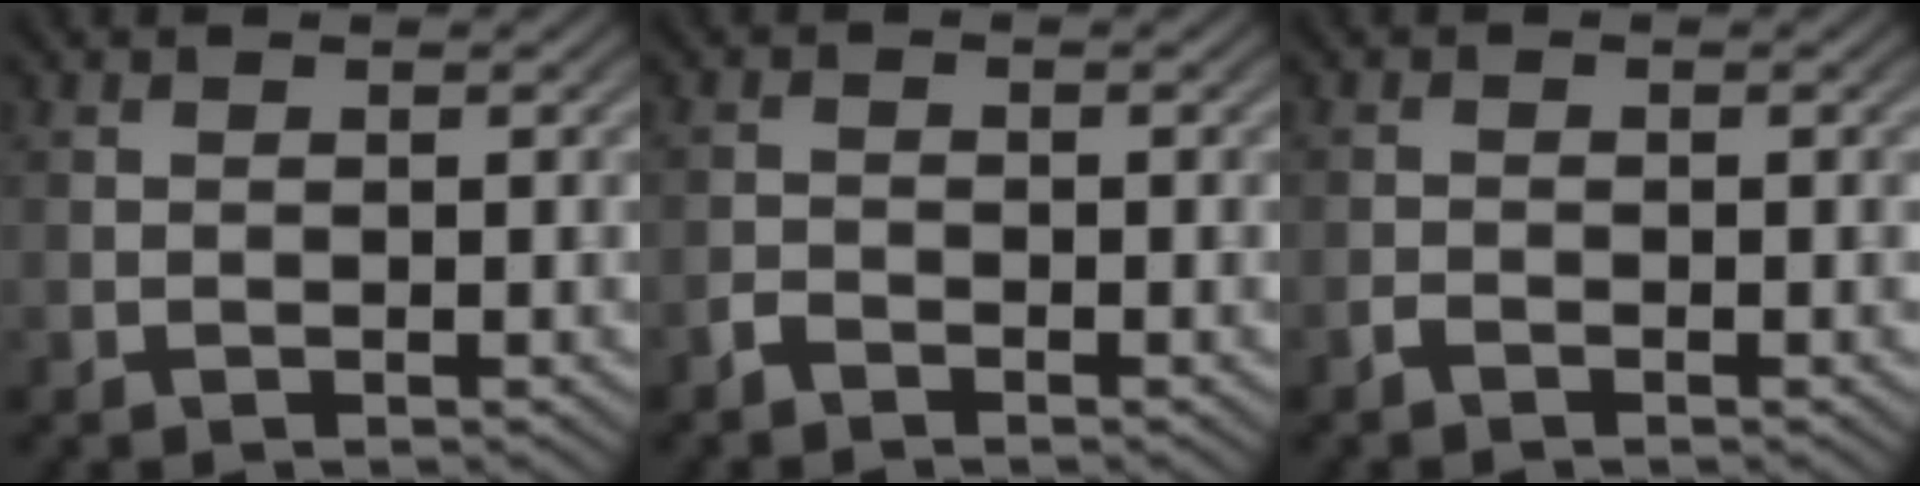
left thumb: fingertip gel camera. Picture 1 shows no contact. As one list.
[{"total": 1.3, "force": [-1.2, 0.4, 0.4], "torque": [-0.008, 0.002, -0.028]}, {"total": 0.9, "force": [-0.8, 0.2, 0.4], "torque": [-0.008, 0.001, -0.018]}]